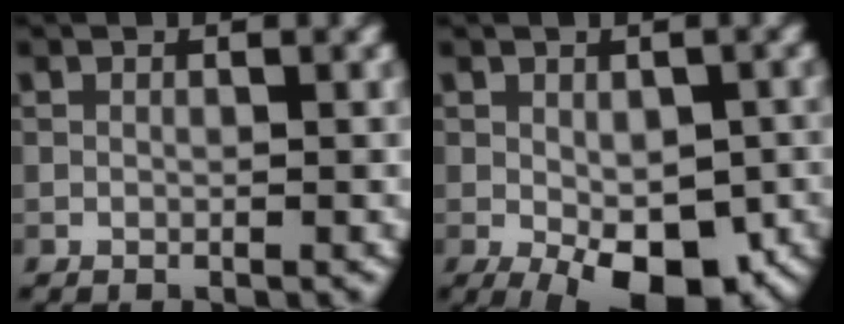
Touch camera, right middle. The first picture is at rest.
{"total": 8.8, "force": [-3.6, 4.1, 6.9], "torque": [-0.110, -0.024, -0.039]}